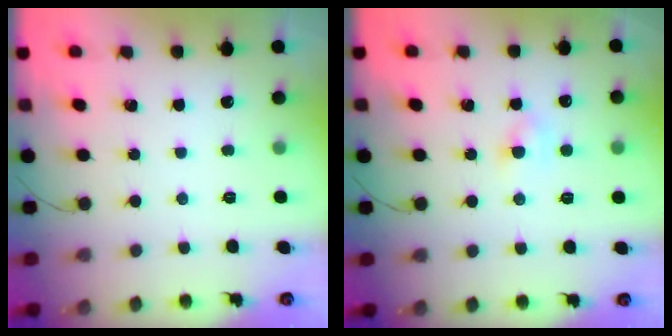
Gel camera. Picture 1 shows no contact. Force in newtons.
{"total": 3.0, "press": 2.9, "slide": 0.8}